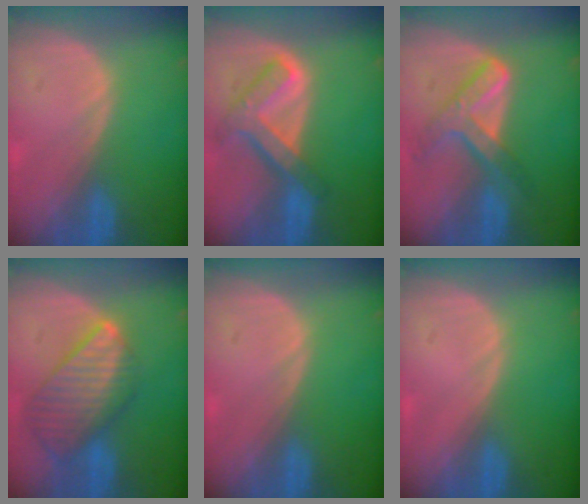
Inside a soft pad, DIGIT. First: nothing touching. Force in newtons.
{"total": 7.7, "press": 6.5, "slide": 4.1}
{"total": 7.2, "press": 6.2, "slide": 3.7}
{"total": 9.6, "press": 8.4, "slide": 4.7}
{"total": 0.0}
{"total": 0.0}